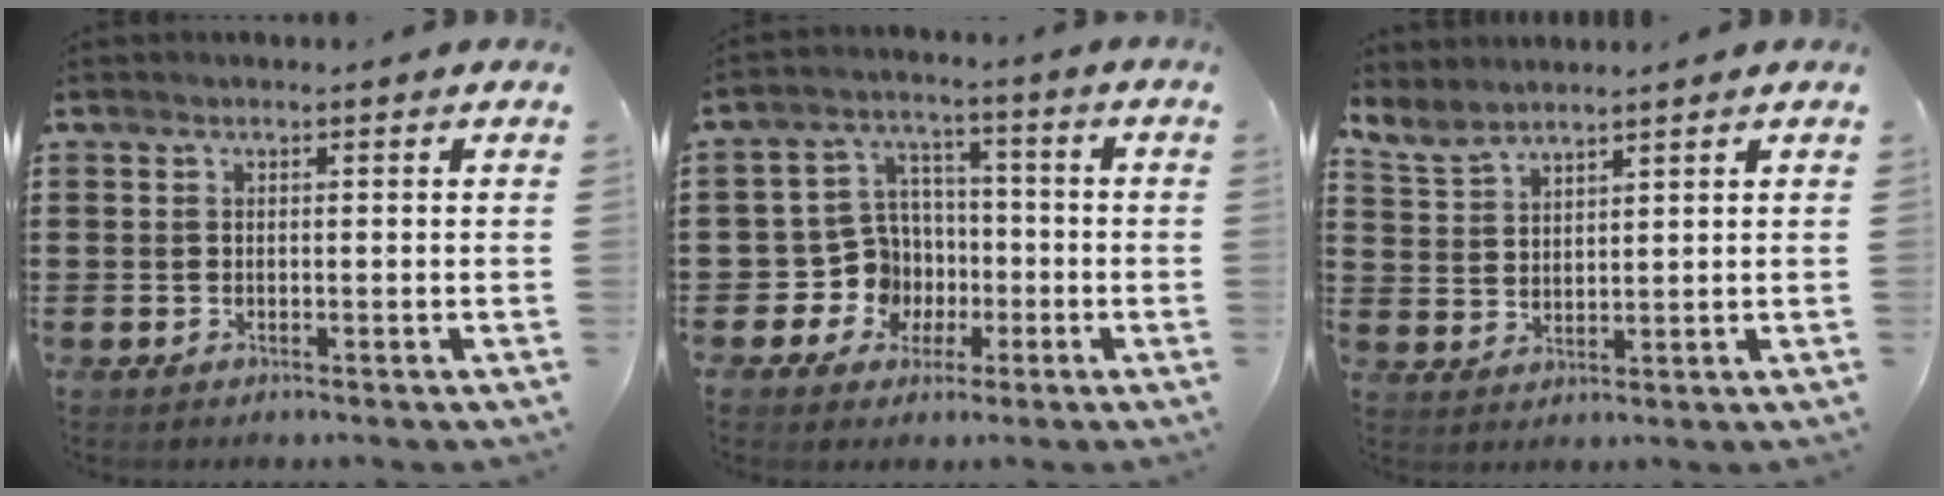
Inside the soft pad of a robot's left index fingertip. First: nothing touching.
{"total": 8.7, "force": [-1.3, 8.2, 2.5], "torque": [-0.094, 0.010, -0.018]}
{"total": 4.0, "force": [3.8, 1.0, 1.0], "torque": [-0.034, -0.011, 0.070]}